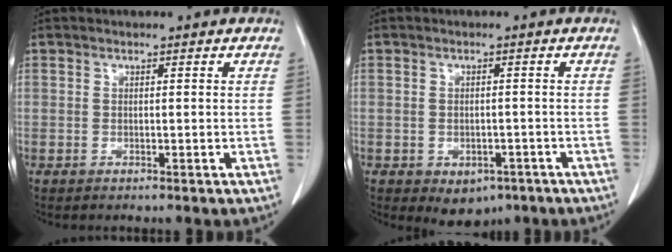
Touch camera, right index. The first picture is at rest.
{"total": 4.5, "force": [-2.6, 3.1, 1.9], "torque": [-0.014, 0.004, -0.022]}